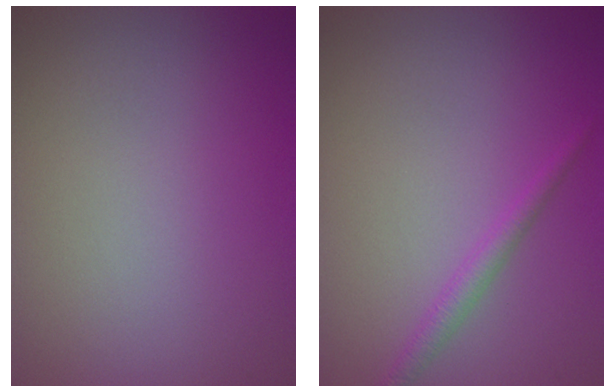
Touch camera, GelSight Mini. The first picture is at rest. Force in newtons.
{"total": 1.5, "press": 1.5, "slide": 0.1}